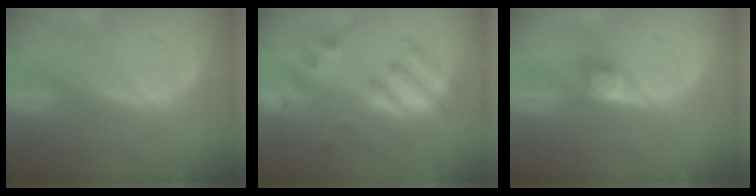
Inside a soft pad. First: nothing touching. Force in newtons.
{"total": 8.1, "press": 7.7, "slide": 2.7}
{"total": 2.6, "press": 2.5, "slide": 0.7}